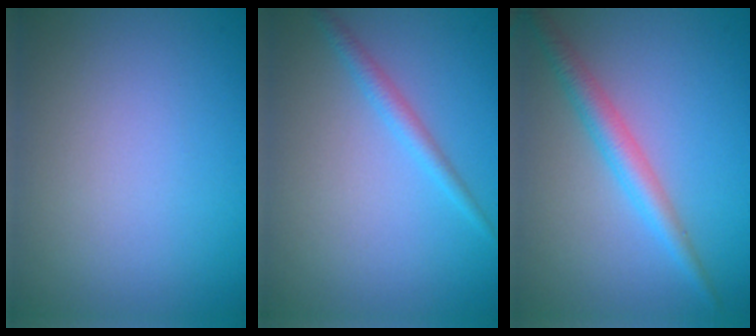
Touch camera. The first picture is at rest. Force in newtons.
{"total": 1.6, "press": 1.6, "slide": 0.1}
{"total": 2.9, "press": 2.9, "slide": 0.1}